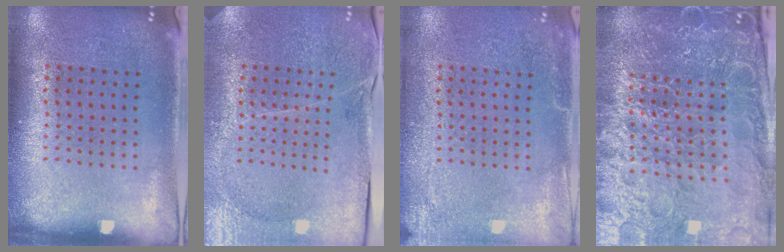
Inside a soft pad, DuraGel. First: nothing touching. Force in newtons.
{"total": 3.5, "press": 3.4, "slide": 0.8}
{"total": 2.8, "press": 2.8, "slide": 0.3}
{"total": 6.1, "press": 5.4, "slide": 2.8}